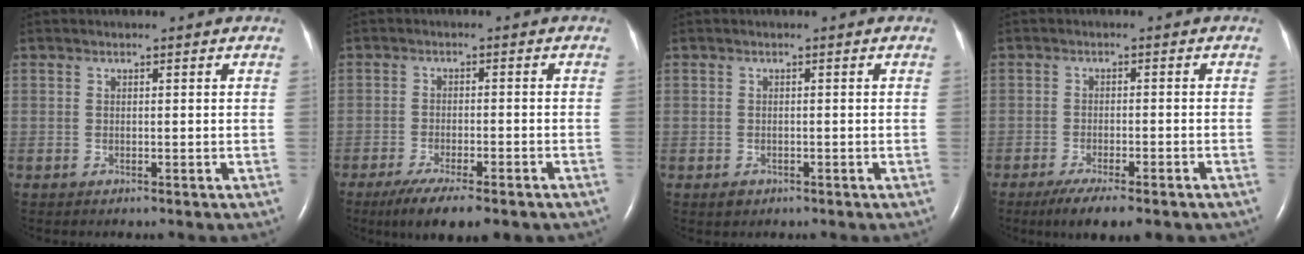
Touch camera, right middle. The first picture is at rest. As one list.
[{"total": 10.3, "force": [-7.5, 2.1, 6.7], "torque": [-0.101, -0.018, -0.111]}, {"total": 1.1, "force": [-0.7, 0.8, 0.4], "torque": [-0.010, 0.000, -0.007]}, {"total": 8.7, "force": [-6.4, 1.6, 5.6], "torque": [-0.080, -0.016, -0.090]}]